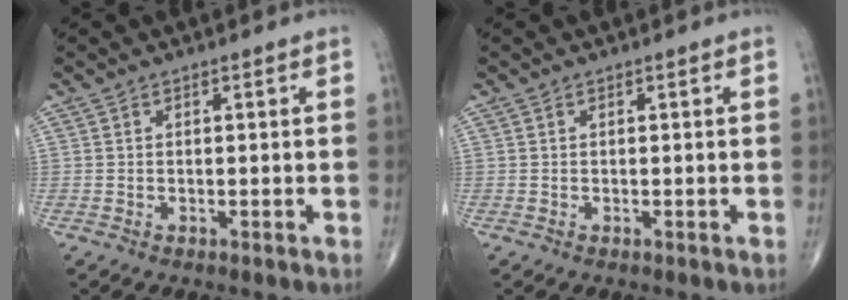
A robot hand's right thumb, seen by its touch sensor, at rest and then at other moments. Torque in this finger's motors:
{"motor_torque": [0.01, 0.01, -0.03, 0.03, 0.00]}